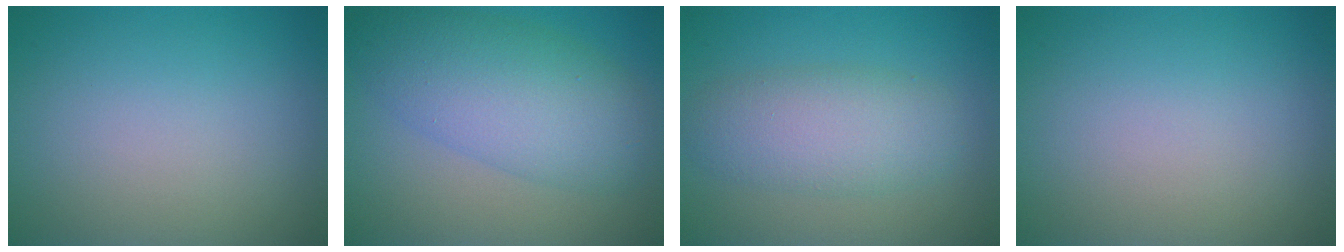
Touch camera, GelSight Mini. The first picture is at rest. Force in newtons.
{"total": 7.5, "press": 7.5, "slide": 0.2}
{"total": 4.8, "press": 4.8, "slide": 0.3}
{"total": 0.0}